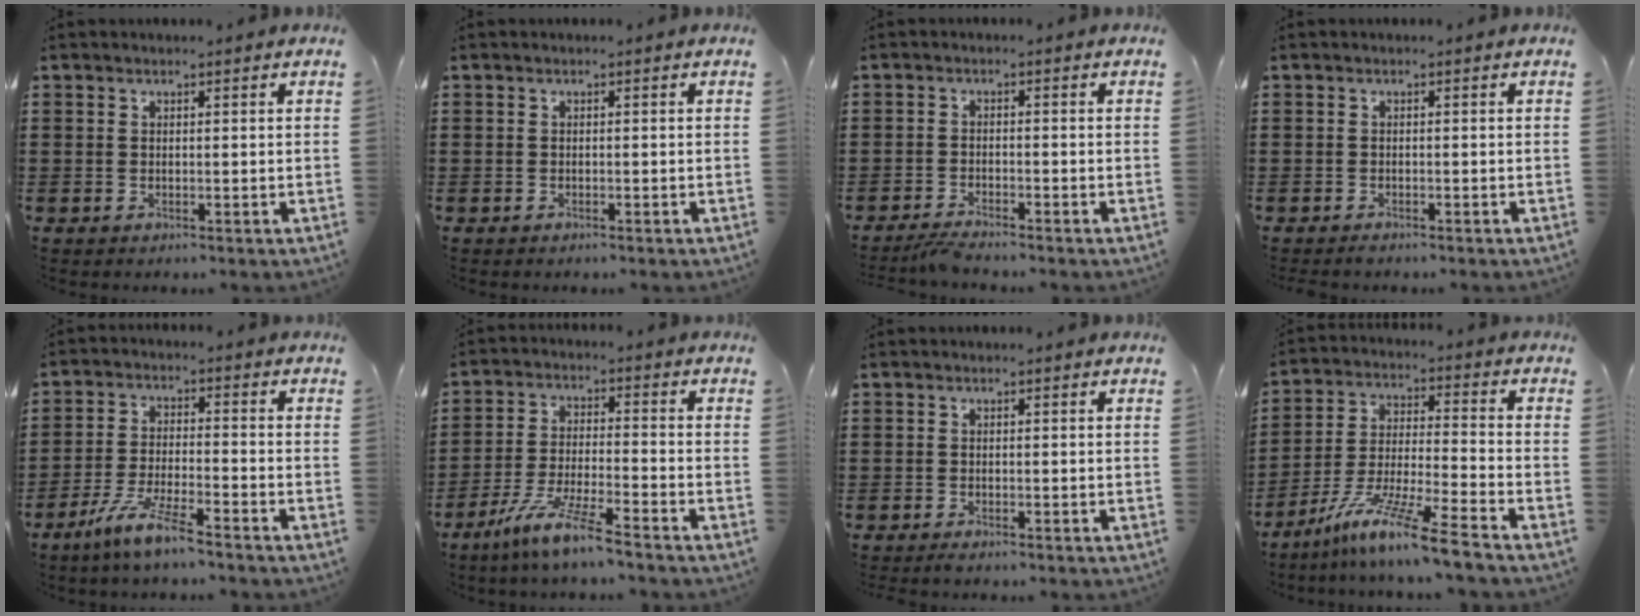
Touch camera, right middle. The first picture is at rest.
{"total": 0.0}
{"total": 2.4, "force": [-2.4, -0.1, 0.6], "torque": [-0.019, -0.002, -0.050]}
{"total": 0.6, "force": [-0.6, 0.0, 0.2], "torque": [-0.005, -0.003, -0.011]}
{"total": 6.5, "force": [-5.1, 0.0, 3.9], "torque": [-0.094, -0.016, -0.102]}
{"total": 7.7, "force": [-6.3, -0.4, 4.4], "torque": [-0.100, -0.018, -0.126]}
{"total": 0.6, "force": [-0.5, 0.0, 0.3], "torque": [-0.006, -0.004, -0.009]}
{"total": 11.1, "force": [-8.8, -0.5, 6.7], "torque": [-0.130, -0.001, -0.176]}